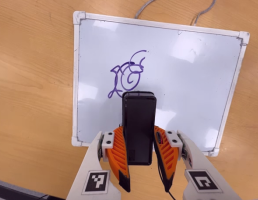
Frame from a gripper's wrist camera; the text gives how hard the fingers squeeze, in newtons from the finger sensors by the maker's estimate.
{"total": 7.9, "left": 5.7, "right": 10.1}